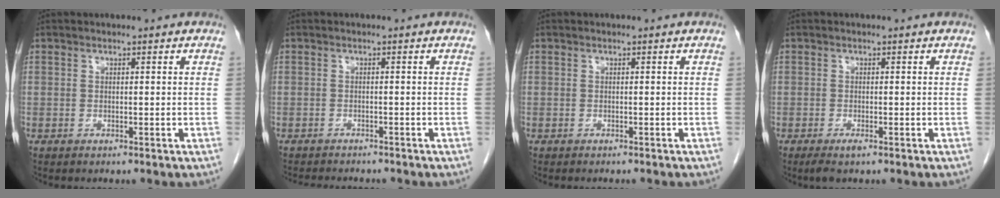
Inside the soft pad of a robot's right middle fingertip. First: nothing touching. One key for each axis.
{"total": 5.1, "fx": -4.7, "fy": 1.1, "fz": 1.7, "tx": -0.025, "ty": -0.010, "tz": -0.065}
{"total": 2.0, "fx": -1.8, "fy": 0.3, "fz": 0.8, "tx": -0.012, "ty": -0.002, "tz": -0.020}
{"total": 1.8, "fx": -1.1, "fy": 0.4, "fz": 1.4, "tx": -0.030, "ty": -0.005, "tz": -0.020}